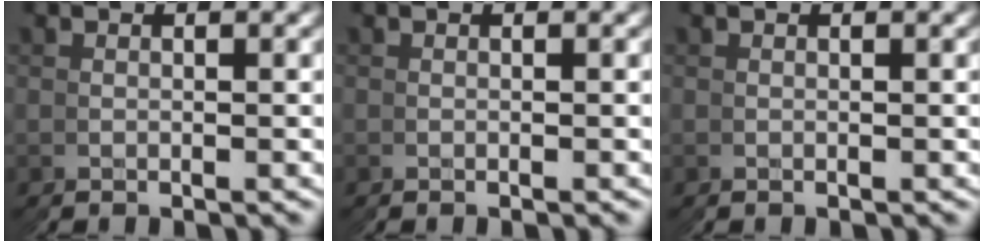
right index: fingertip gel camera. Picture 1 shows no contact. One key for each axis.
{"total": 0.0}
{"total": 0.0}